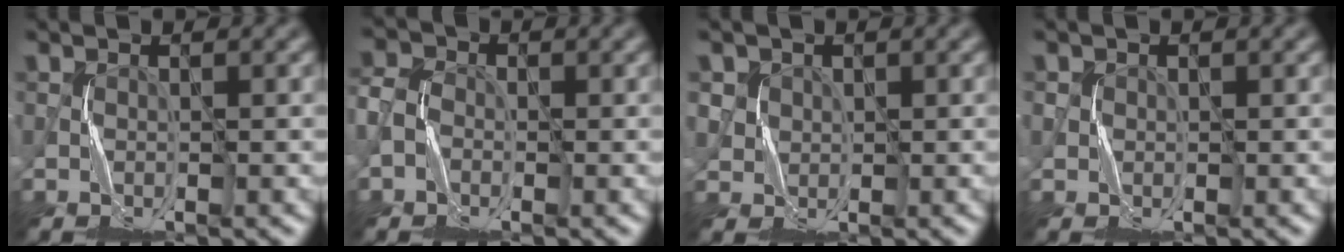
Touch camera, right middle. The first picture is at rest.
{"total": 2.7, "force": [-1.1, 2.1, 1.2], "torque": [-0.029, 0.003, -0.023]}
{"total": 2.2, "force": [1.0, 1.9, 0.2], "torque": [-0.028, -0.012, 0.029]}
{"total": 0.6, "force": [0.1, 0.6, -0.2], "torque": [0.000, -0.004, 0.002]}